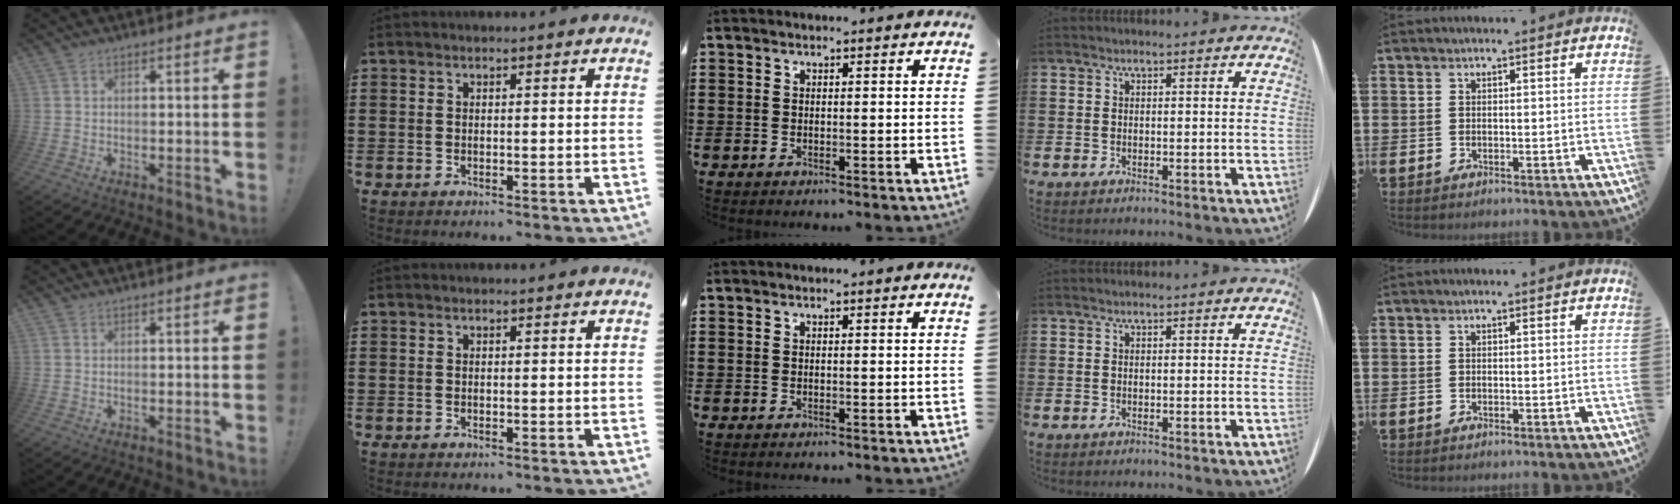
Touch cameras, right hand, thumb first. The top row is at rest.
{}